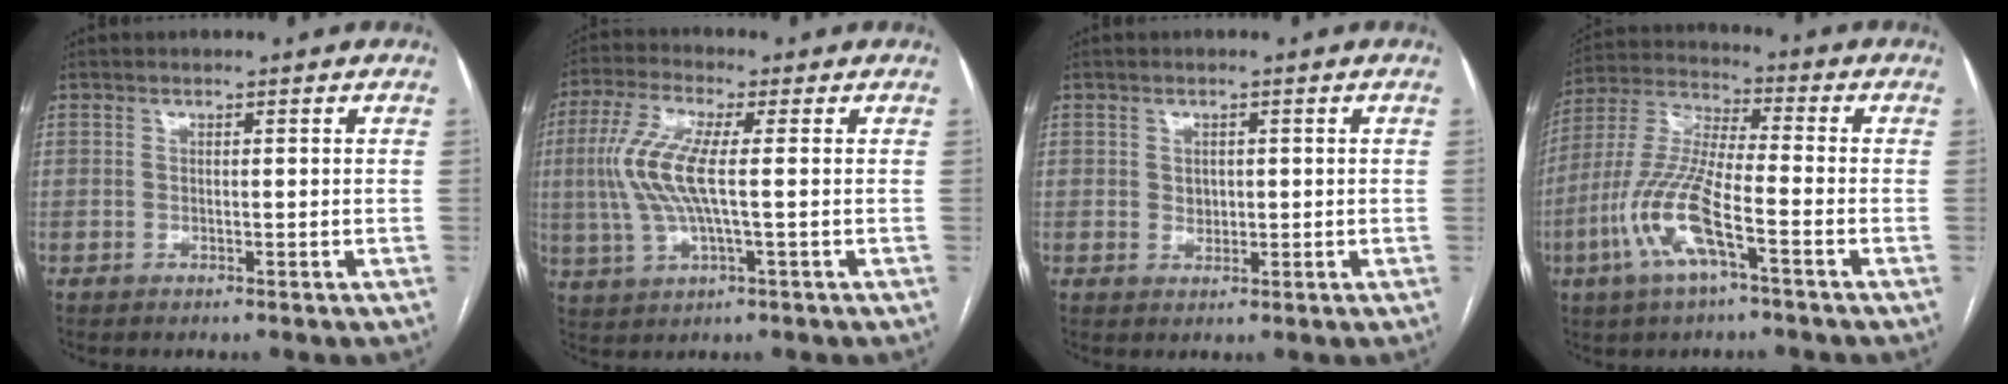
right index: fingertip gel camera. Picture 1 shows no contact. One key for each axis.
{"total": 9.1, "fx": 0.3, "fy": 1.8, "fz": 8.9, "tx": -0.208, "ty": 0.008, "tz": 0.004}
{"total": 1.8, "fx": 0.2, "fy": 1.5, "fz": 0.9, "tx": -0.014, "ty": -0.001, "tz": 0.007}
{"total": 12.6, "fx": -5.0, "fy": 2.3, "fz": 11.3, "tx": -0.249, "ty": -0.001, "tz": -0.098}